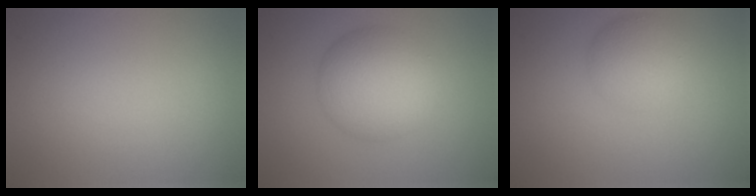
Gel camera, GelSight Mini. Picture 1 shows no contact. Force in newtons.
{"total": 6.9, "press": 6.9, "slide": 0.3}
{"total": 3.6, "press": 3.6, "slide": 0.2}